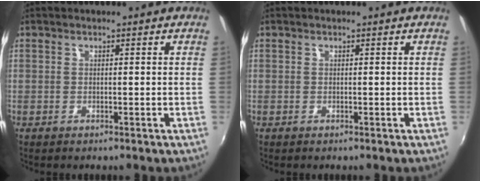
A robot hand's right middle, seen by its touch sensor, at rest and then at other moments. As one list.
[{"total": 0.0}]